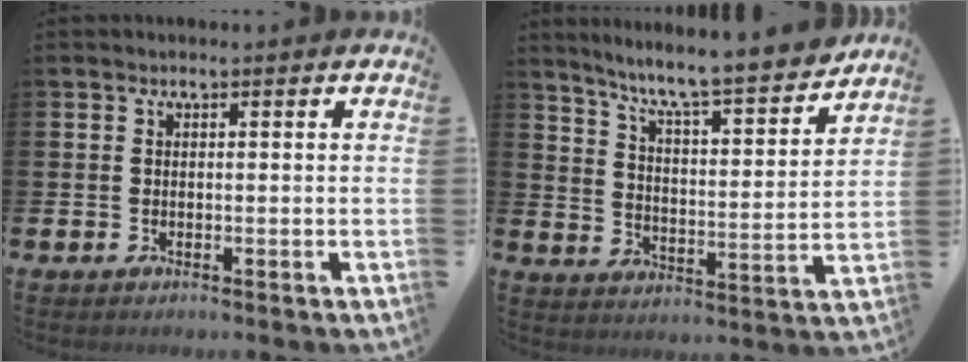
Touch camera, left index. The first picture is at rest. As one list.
[{"total": 8.3, "force": [7.7, 0.2, 3.3], "torque": [-0.088, -0.063, 0.125]}]